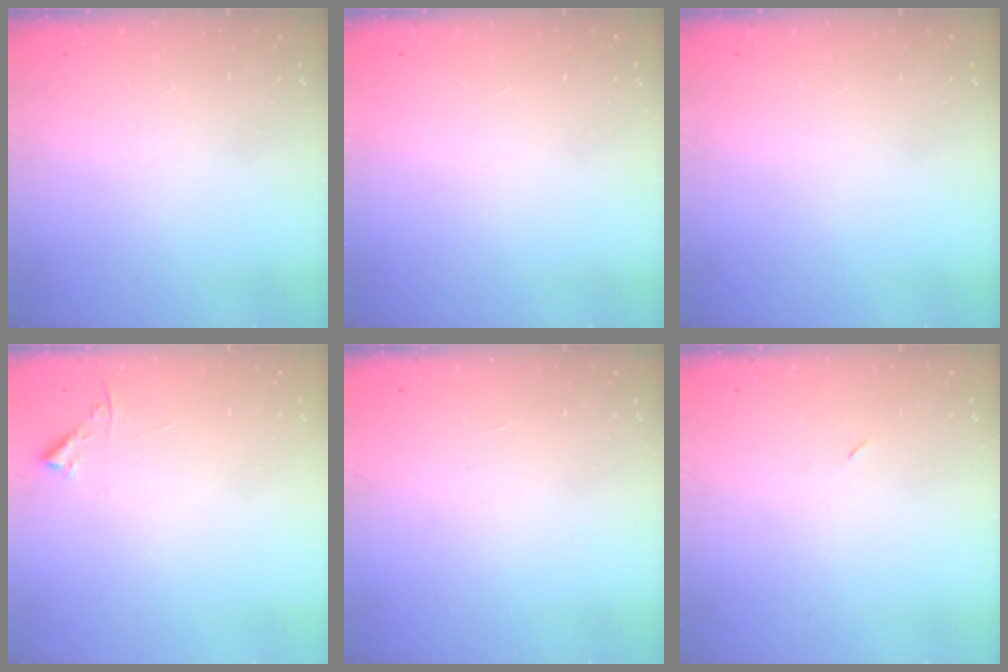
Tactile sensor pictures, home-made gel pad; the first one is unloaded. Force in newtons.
{"total": 1.6, "press": 1.6, "slide": 0.1}
{"total": 0.0}
{"total": 3.1, "press": 3.0, "slide": 0.3}
{"total": 1.6, "press": 1.6, "slide": 0.1}
{"total": 2.3, "press": 2.0, "slide": 1.2}